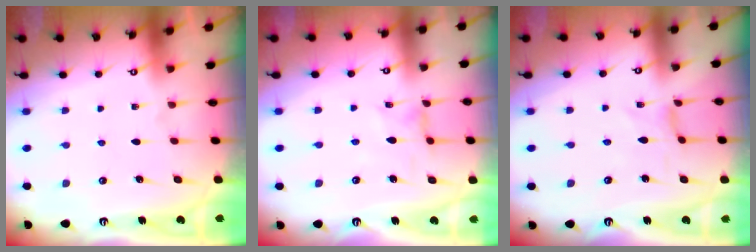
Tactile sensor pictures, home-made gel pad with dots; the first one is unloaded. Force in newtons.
{"total": 0.6, "press": 0.5, "slide": 0.3}
{"total": 0.0}